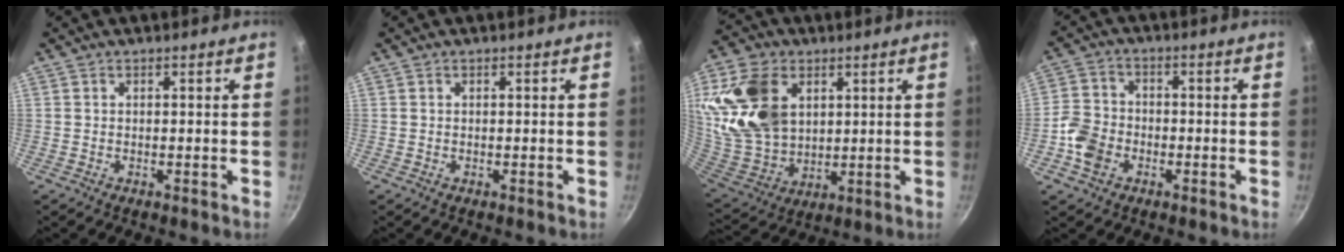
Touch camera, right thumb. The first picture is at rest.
{"total": 0.0}
{"total": 19.6, "force": [5.9, 13.9, 12.5], "torque": [-0.231, -0.021, 0.124]}
{"total": 7.0, "force": [-2.7, 5.6, 3.3], "torque": [-0.050, 0.022, -0.061]}